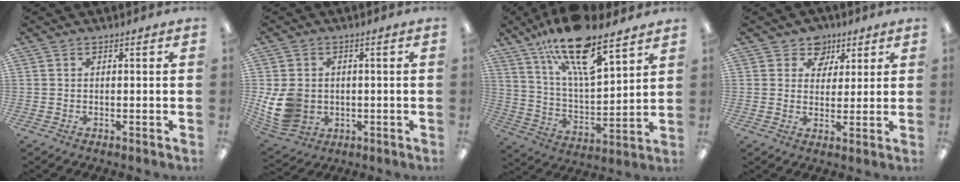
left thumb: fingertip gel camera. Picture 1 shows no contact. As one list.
[{"total": 10.0, "force": [-0.7, 8.5, 5.3], "torque": [-0.120, 0.008, -0.007]}, {"total": 19.1, "force": [13.4, 6.2, 12.2], "torque": [-0.205, -0.079, 0.227]}, {"total": 6.5, "force": [3.9, 5.1, 1.0], "torque": [-0.015, -0.019, 0.070]}]